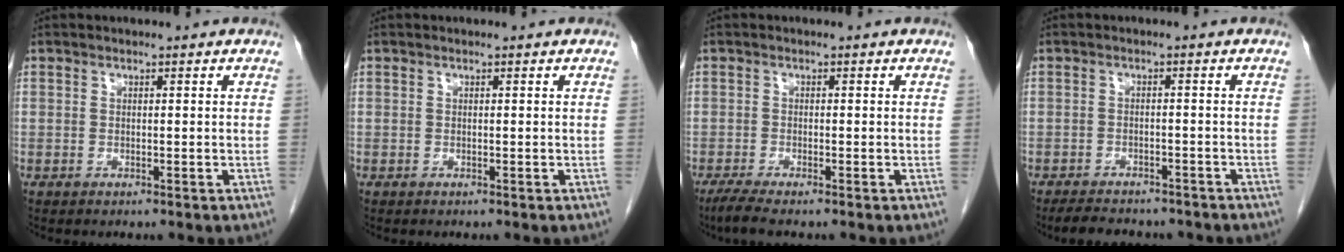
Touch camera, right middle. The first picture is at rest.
{"total": 0.0}
{"total": 3.1, "force": [-2.4, 0.0, 1.9], "torque": [-0.047, -0.011, -0.049]}
{"total": 9.0, "force": [-7.8, 3.0, 3.3], "torque": [-0.057, -0.002, -0.102]}